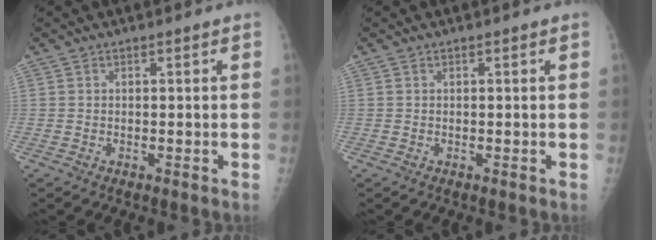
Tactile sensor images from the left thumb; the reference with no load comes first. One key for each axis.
{"total": 0.0}